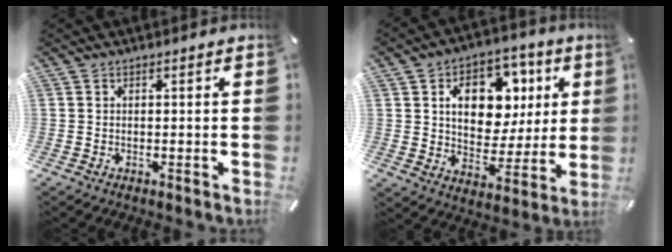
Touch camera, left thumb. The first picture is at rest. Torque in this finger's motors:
{"motor_torque": [0.82, 0.31, 0.53, -0.02, 0.30]}